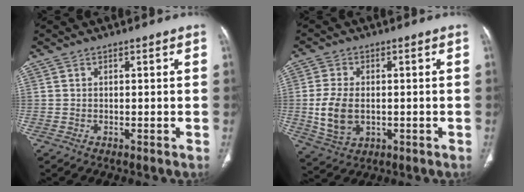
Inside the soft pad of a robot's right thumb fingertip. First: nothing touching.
{"total": 8.8, "force": [-0.7, 5.8, 6.6], "torque": [-0.129, -0.003, -0.005]}